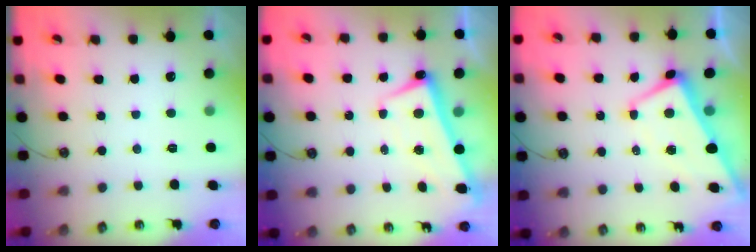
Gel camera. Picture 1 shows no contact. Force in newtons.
{"total": 2.6, "press": 2.5, "slide": 0.7}
{"total": 1.0, "press": 0.4, "slide": 1.0}